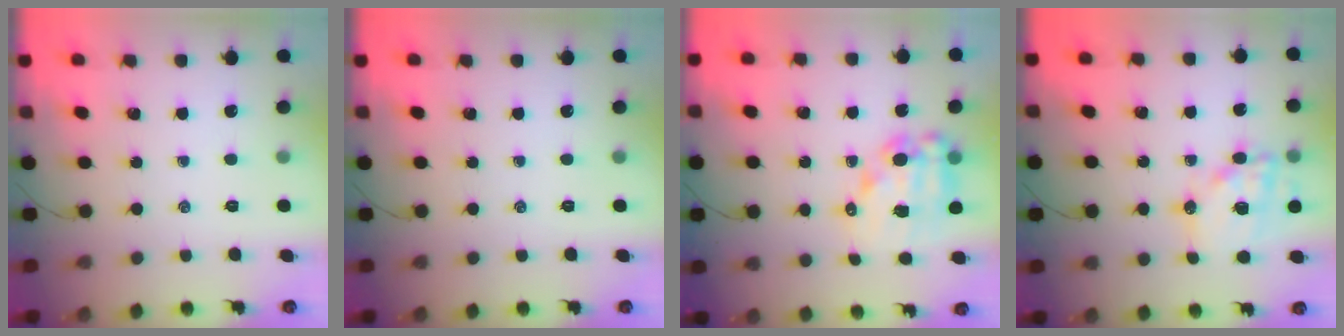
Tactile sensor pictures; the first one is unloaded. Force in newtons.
{"total": 0.0}
{"total": 12.7, "press": 12.4, "slide": 2.9}
{"total": 15.9, "press": 15.5, "slide": 3.9}